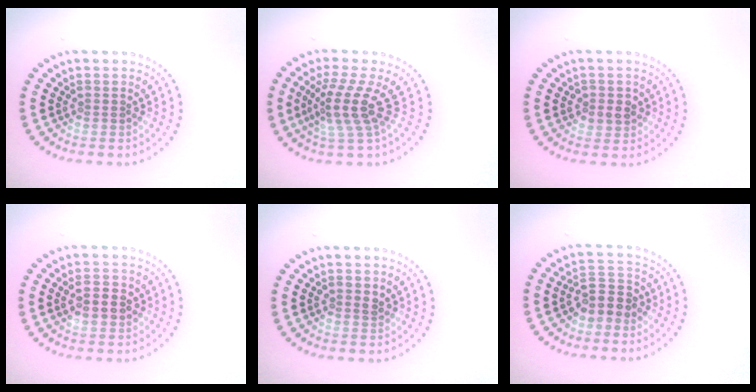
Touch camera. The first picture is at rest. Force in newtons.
{"total": 3.7, "press": 2.7, "slide": 2.5}
{"total": 1.9, "press": 1.8, "slide": 0.6}
{"total": 2.8, "press": 2.8, "slide": 0.2}
{"total": 1.1, "press": 1.1, "slide": 0.1}
{"total": 2.9, "press": 2.7, "slide": 1.1}